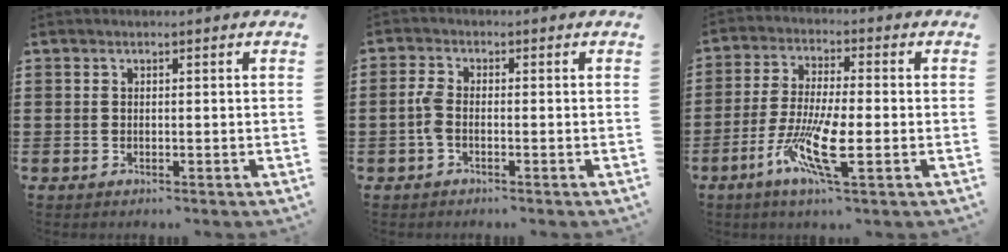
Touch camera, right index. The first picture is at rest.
{"total": 2.8, "force": [-0.8, 1.1, 2.4], "torque": [-0.067, -0.005, -0.022]}
{"total": 10.1, "force": [-3.7, 2.1, 9.1], "torque": [-0.194, -0.014, -0.071]}